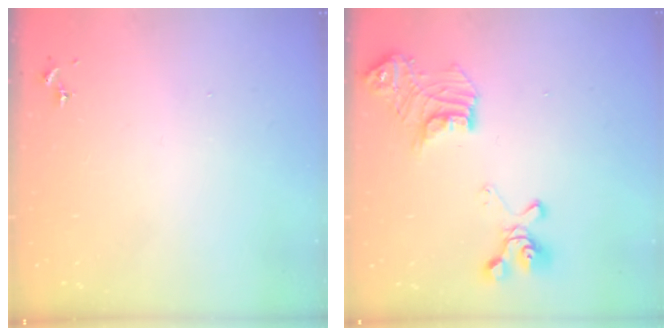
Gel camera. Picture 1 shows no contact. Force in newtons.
{"total": 18.7, "press": 18.6, "slide": 1.6}